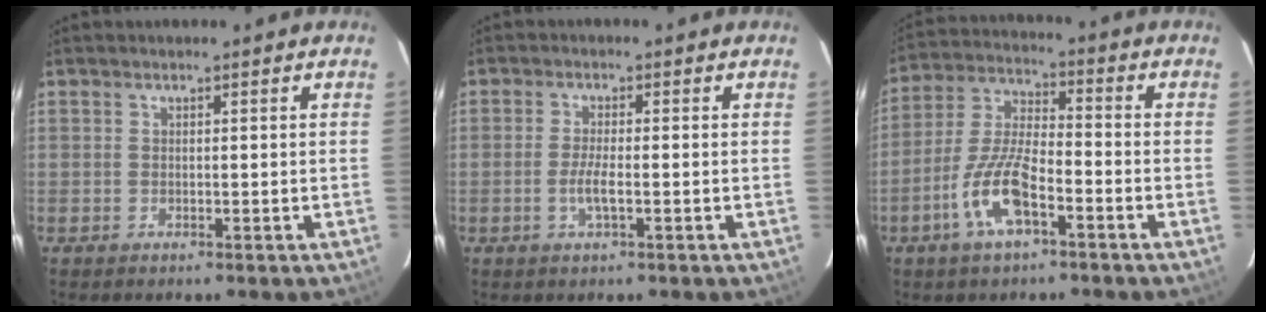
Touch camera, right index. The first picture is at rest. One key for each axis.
{"total": 3.5, "fx": -1.1, "fy": 0.6, "fz": 3.3, "tx": -0.068, "ty": -0.004, "tz": -0.022}
{"total": 11.5, "fx": -5.5, "fy": 3.7, "fz": 9.4, "tx": -0.203, "ty": -0.001, "tz": -0.108}